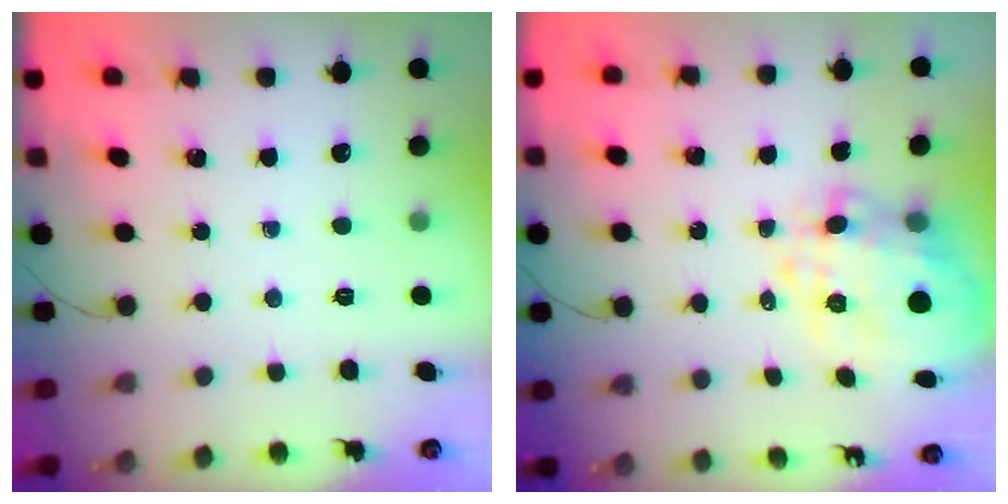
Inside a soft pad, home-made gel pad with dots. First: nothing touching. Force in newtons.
{"total": 10.9, "press": 10.5, "slide": 2.8}